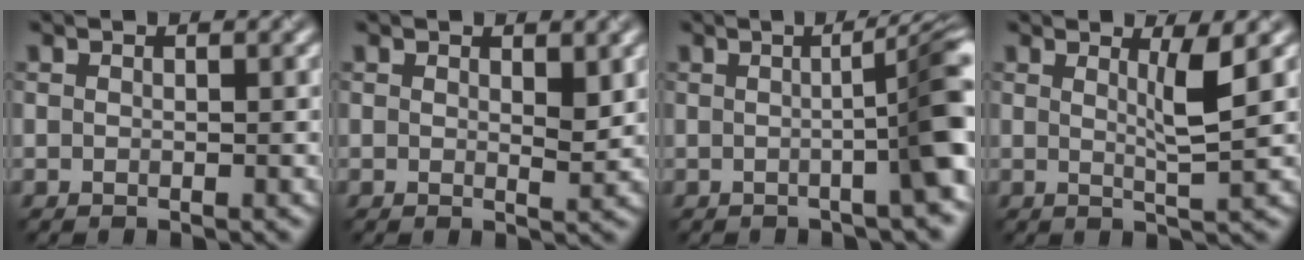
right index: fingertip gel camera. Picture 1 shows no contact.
{"total": 1.7, "force": [1.1, 0.3, 1.2], "torque": [-0.014, 0.000, 0.026]}
{"total": 7.7, "force": [-0.6, 1.7, 7.5], "torque": [-0.059, 0.017, -0.002]}
{"total": 2.5, "force": [0.6, 0.3, 2.4], "torque": [-0.033, 0.000, 0.017]}